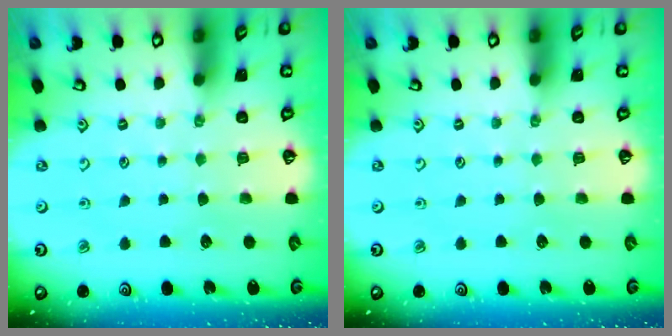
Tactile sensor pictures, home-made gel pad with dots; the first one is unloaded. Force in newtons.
{"total": 0.0}